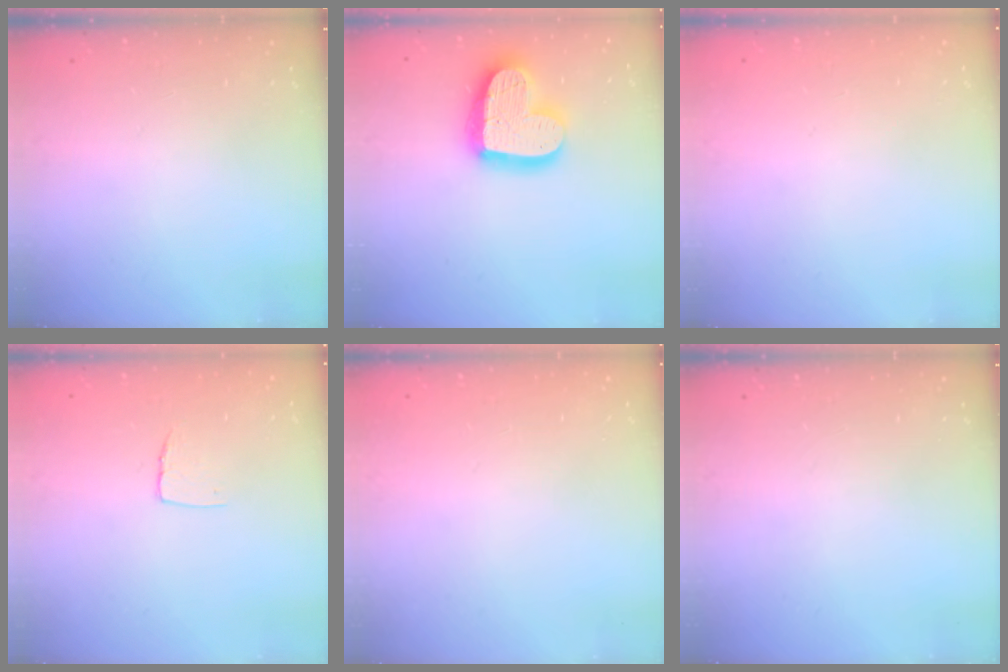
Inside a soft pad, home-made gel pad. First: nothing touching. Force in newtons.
{"total": 19.6, "press": 19.5, "slide": 1.4}
{"total": 0.7, "press": 0.6, "slide": 0.3}
{"total": 5.1, "press": 5.1, "slide": 0.4}
{"total": 0.0}
{"total": 0.0}